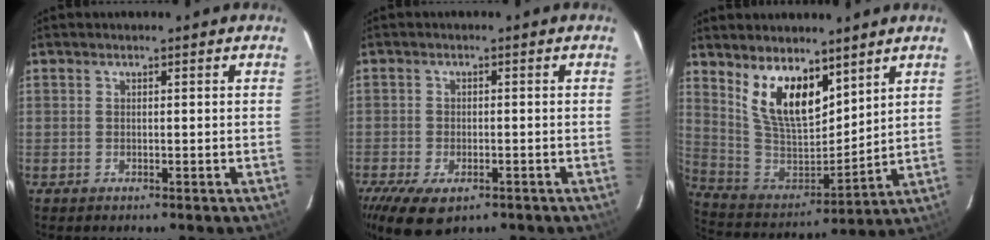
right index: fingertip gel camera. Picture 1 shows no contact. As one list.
[{"total": 9.5, "force": [-5.7, 4.7, 5.9], "torque": [-0.138, -0.033, -0.096]}, {"total": 14.8, "force": [9.0, 6.6, 9.7], "torque": [-0.185, -0.004, 0.185]}]